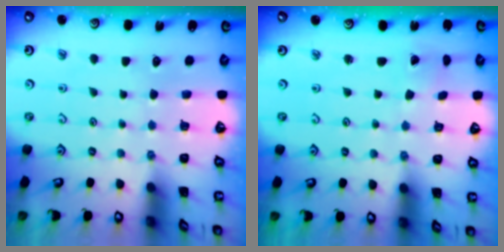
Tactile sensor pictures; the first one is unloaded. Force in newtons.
{"total": 0.0}